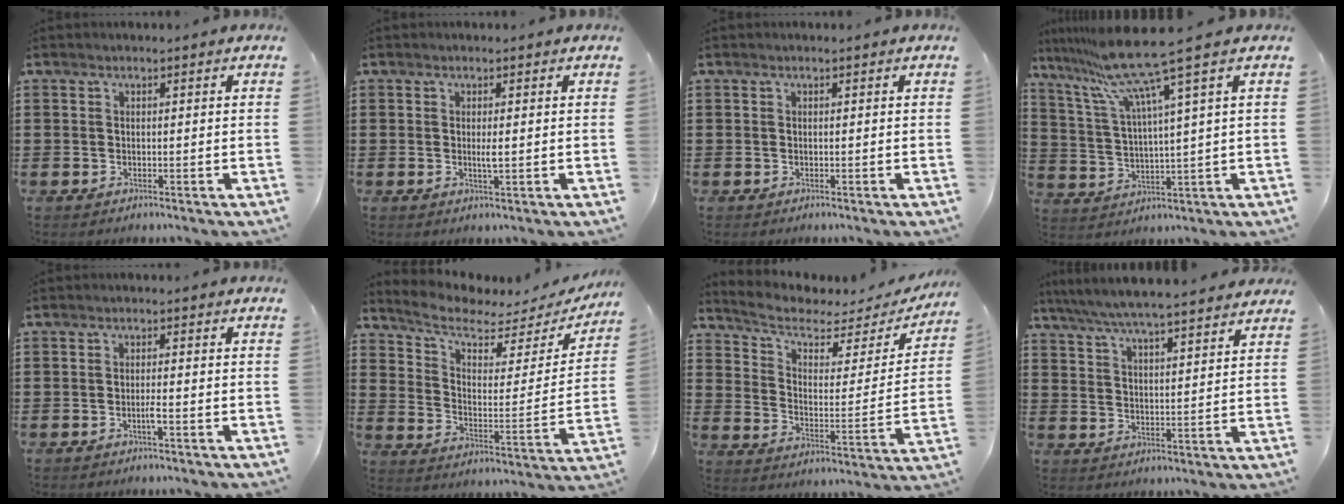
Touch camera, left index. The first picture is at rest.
{"total": 1.6, "force": [0.1, 0.1, 1.6], "torque": [-0.032, -0.002, 0.001]}
{"total": 0.0}
{"total": 11.2, "force": [7.4, -0.6, 8.3], "torque": [-0.200, -0.032, 0.117]}
{"total": 1.7, "force": [-0.7, 0.0, 1.5], "torque": [-0.030, 0.000, -0.012]}
{"total": 5.6, "force": [4.4, 2.0, 3.0], "torque": [-0.082, -0.026, 0.070]}
{"total": 4.9, "force": [3.2, 2.2, 2.8], "torque": [-0.075, -0.020, 0.050]}
{"total": 5.7, "force": [5.3, -0.1, 2.0], "torque": [-0.060, -0.027, 0.091]}